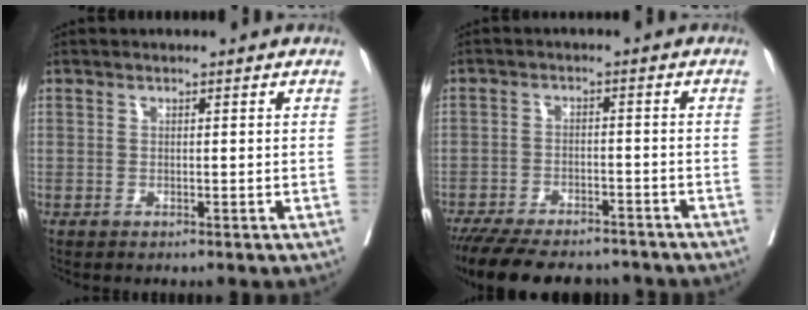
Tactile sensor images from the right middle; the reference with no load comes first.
{"total": 15.2, "force": [-13.1, 4.6, 6.0], "torque": [-0.135, -0.011, -0.188]}